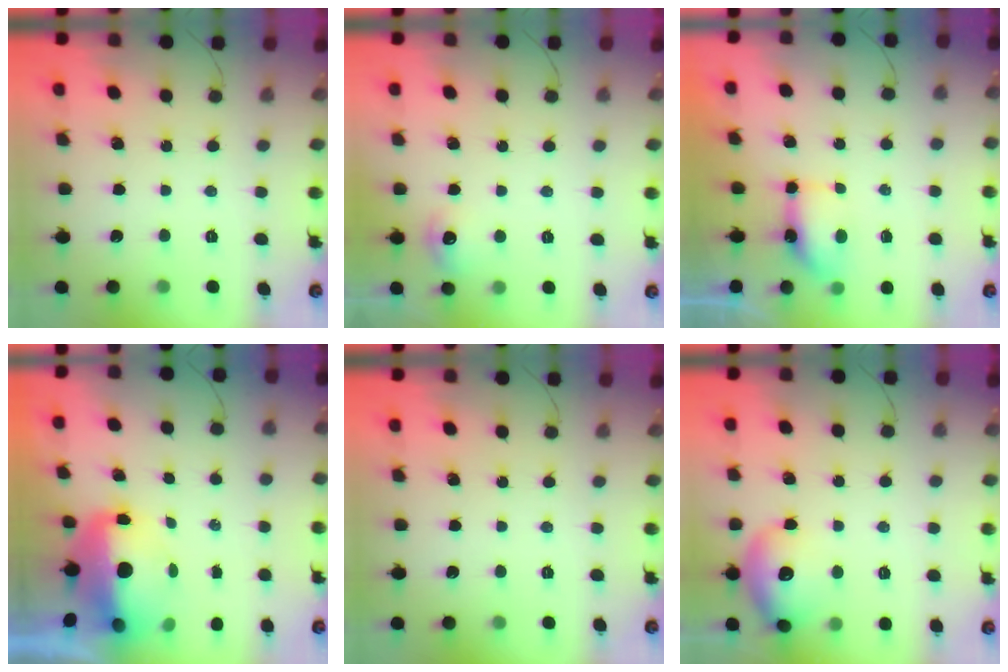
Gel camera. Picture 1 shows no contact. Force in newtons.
{"total": 6.9, "press": 6.8, "slide": 1.3}
{"total": 5.5, "press": 5.5, "slide": 0.4}
{"total": 13.3, "press": 9.2, "slide": 9.6}
{"total": 0.0}
{"total": 12.7, "press": 12.6, "slide": 1.7}